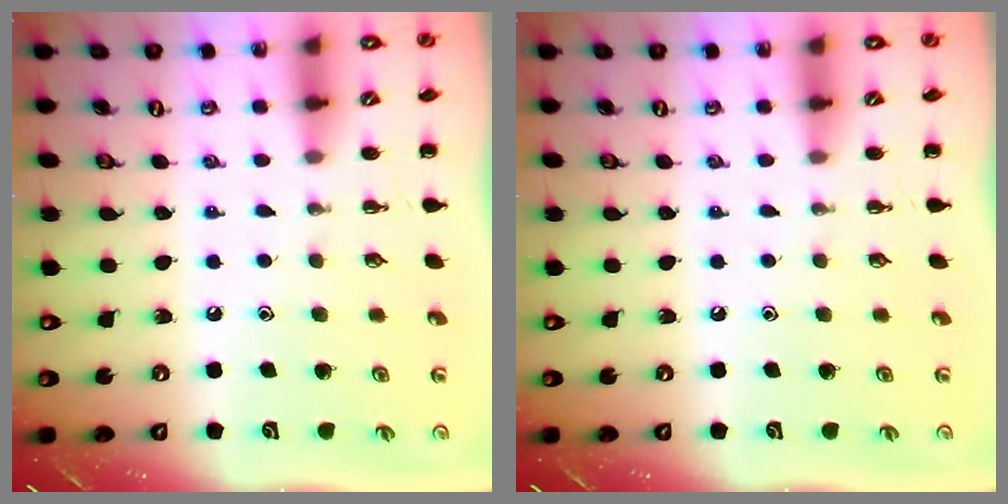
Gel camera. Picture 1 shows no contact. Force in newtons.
{"total": 0.0}